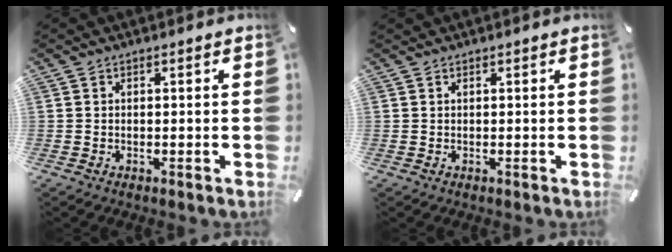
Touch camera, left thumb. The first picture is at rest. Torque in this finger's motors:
{"motor_torque": [-0.29, -0.27, 0.16, 0.10, -0.02]}